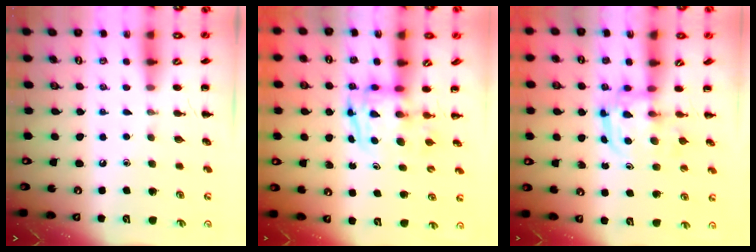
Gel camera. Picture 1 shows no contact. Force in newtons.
{"total": 3.7, "press": 3.7, "slide": 0.5}
{"total": 2.7, "press": 2.7, "slide": 0.3}